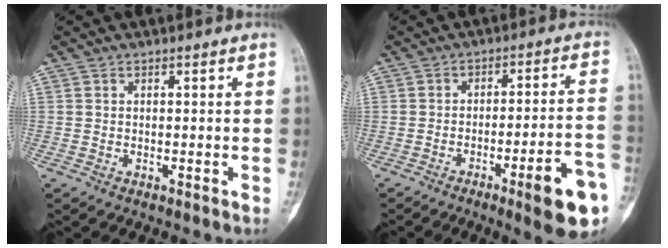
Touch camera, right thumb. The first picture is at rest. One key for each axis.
{"total": 13.0, "fx": -6.0, "fy": 2.0, "fz": 11.3, "tx": -0.146, "ty": 0.023, "tz": -0.077}